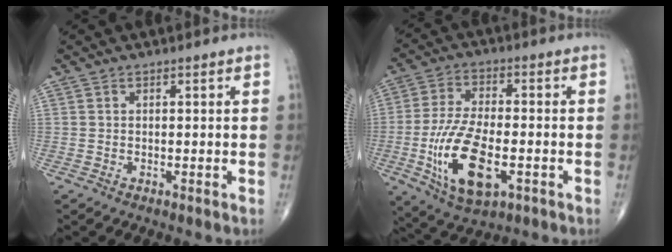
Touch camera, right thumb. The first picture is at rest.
{"total": 15.3, "force": [-4.1, 7.1, 12.9], "torque": [-0.252, 0.004, -0.066]}